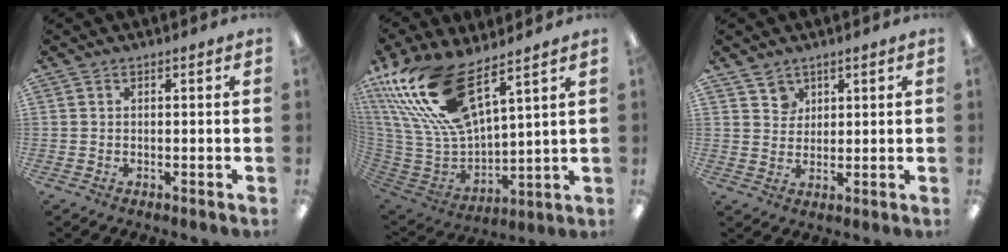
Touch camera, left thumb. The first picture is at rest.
{"total": 22.9, "force": [15.2, 8.7, 14.8], "torque": [-0.333, -0.085, 0.269]}
{"total": 4.1, "force": [2.8, 2.9, 0.3], "torque": [0.000, -0.011, 0.052]}